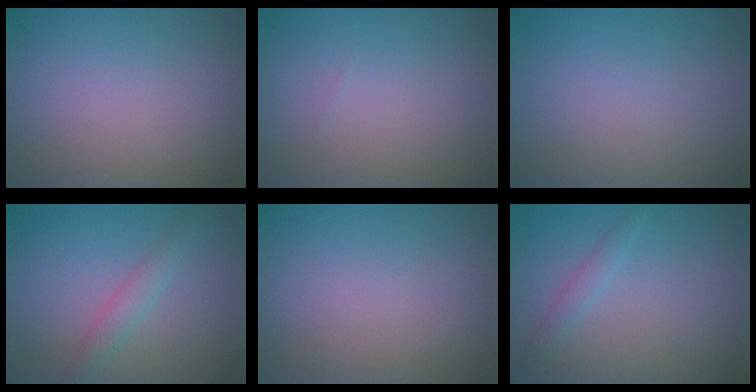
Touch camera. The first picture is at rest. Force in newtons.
{"total": 0.0}
{"total": 0.0}
{"total": 1.9, "press": 1.9, "slide": 0.1}
{"total": 0.0}
{"total": 1.3, "press": 1.3, "slide": 0.1}